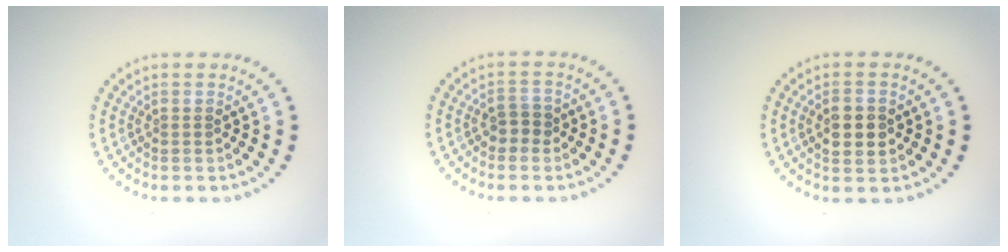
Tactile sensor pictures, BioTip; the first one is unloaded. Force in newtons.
{"total": 1.7, "press": 1.6, "slide": 0.5}
{"total": 2.9, "press": 2.9, "slide": 0.2}